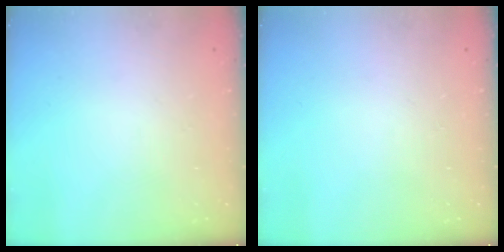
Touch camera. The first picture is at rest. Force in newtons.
{"total": 0.0}